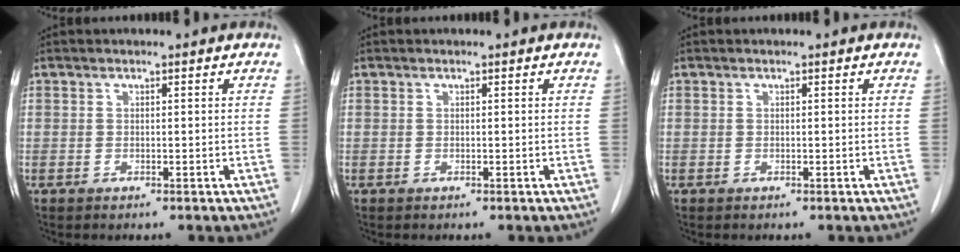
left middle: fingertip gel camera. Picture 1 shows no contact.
{"total": 0.0}
{"total": 0.0}